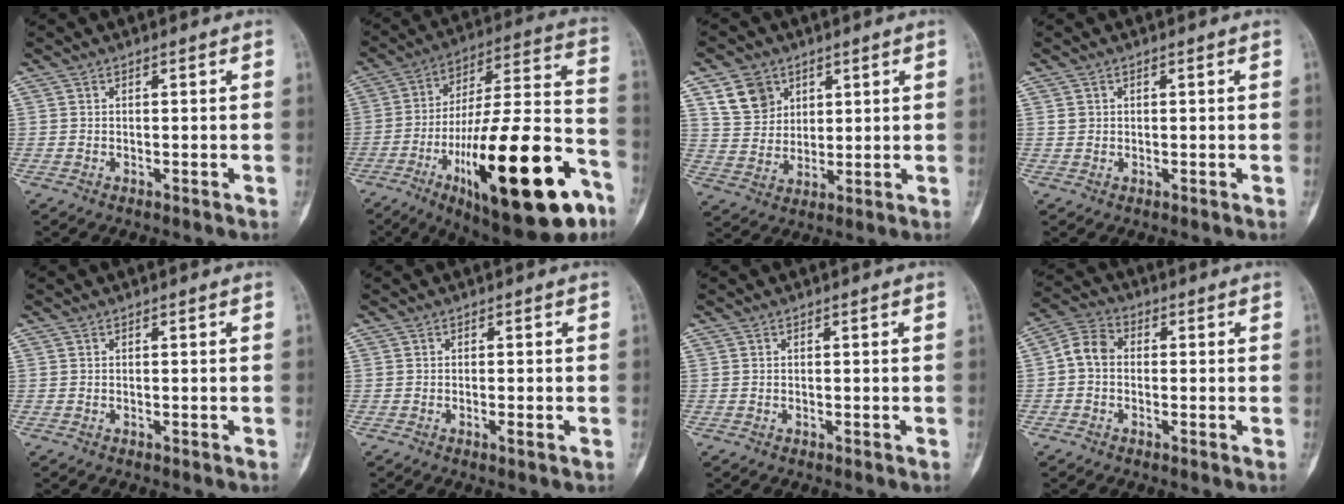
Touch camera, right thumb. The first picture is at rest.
{"total": 31.7, "force": [-13.8, 9.7, 26.8], "torque": [-0.397, 0.065, -0.206]}
{"total": 8.6, "force": [4.3, 6.8, 3.1], "torque": [-0.034, -0.017, 0.089]}
{"total": 1.2, "force": [0.3, 1.1, 0.4], "torque": [-0.001, 0.001, 0.006]}
{"total": 0.0}
{"total": 1.4, "force": [-0.5, 0.2, 1.3], "torque": [-0.019, -0.002, -0.009]}
{"total": 0.0}
{"total": 5.6, "force": [-0.3, 4.3, 3.6], "torque": [-0.059, 0.018, -0.020]}